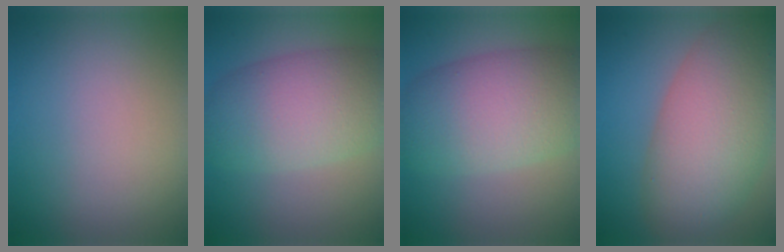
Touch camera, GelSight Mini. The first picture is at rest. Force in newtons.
{"total": 9.0, "press": 9.0, "slide": 0.3}
{"total": 10.1, "press": 10.1, "slide": 0.7}
{"total": 10.6, "press": 10.6, "slide": 0.3}